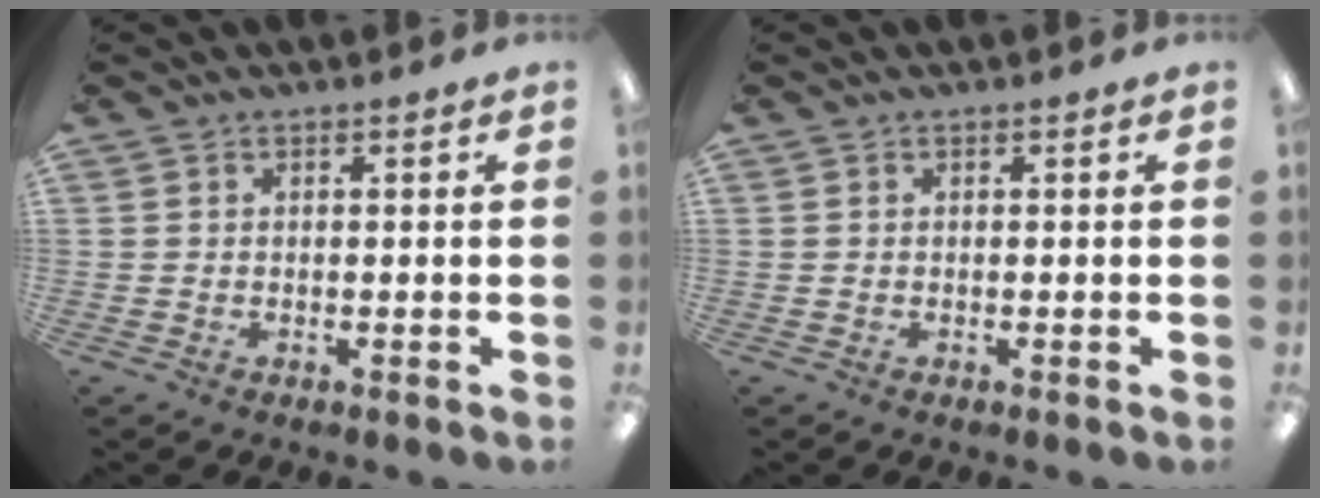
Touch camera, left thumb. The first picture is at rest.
{"total": 0.0}